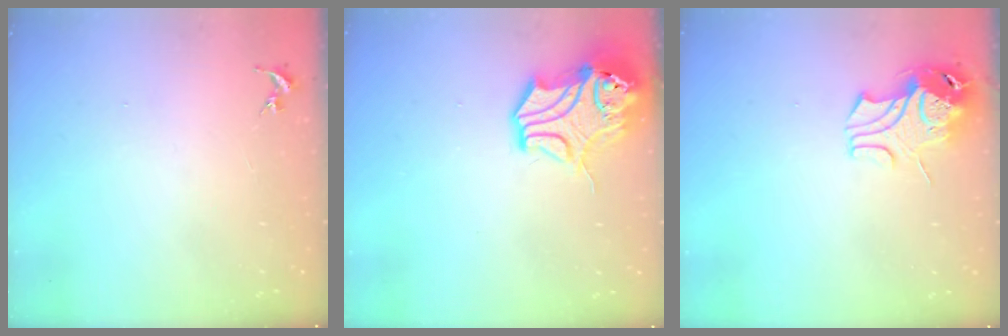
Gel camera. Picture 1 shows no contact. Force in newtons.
{"total": 14.2, "press": 14.1, "slide": 1.9}
{"total": 9.7, "press": 9.6, "slide": 1.4}